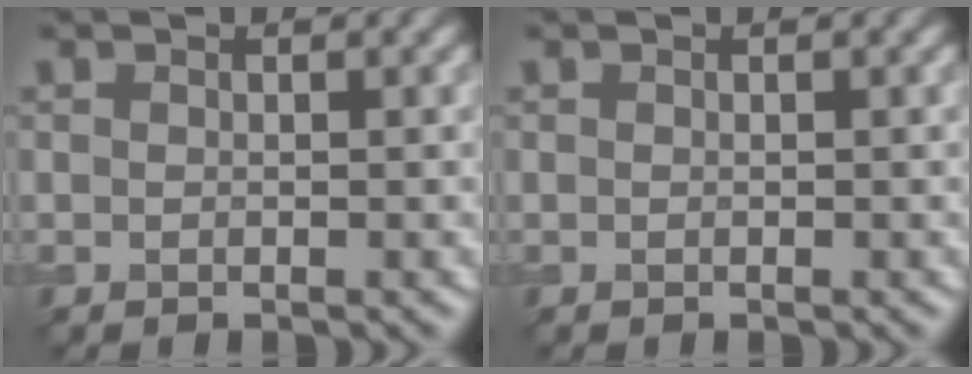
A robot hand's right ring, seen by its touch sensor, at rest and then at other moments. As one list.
[{"total": 0.0}]